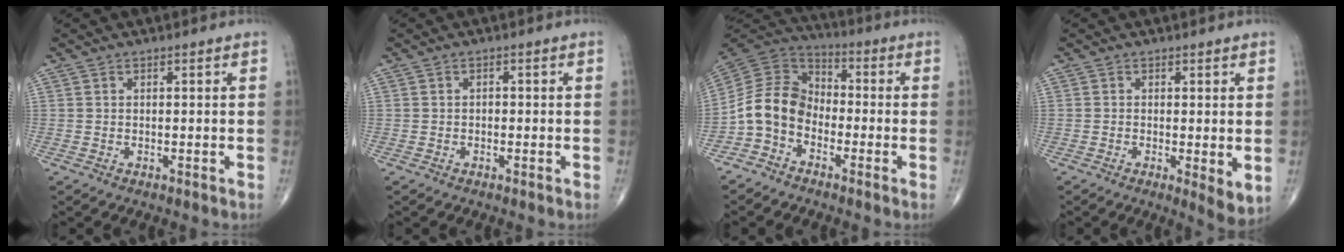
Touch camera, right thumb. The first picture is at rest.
{"total": 0.8, "force": [-0.3, 0.6, 0.5], "torque": [-0.001, 0.003, -0.008]}
{"total": 10.1, "force": [-3.7, 7.6, 5.5], "torque": [-0.093, 0.056, -0.091]}
{"total": 4.5, "force": [-0.3, 1.3, 4.3], "torque": [-0.066, -0.016, -0.009]}